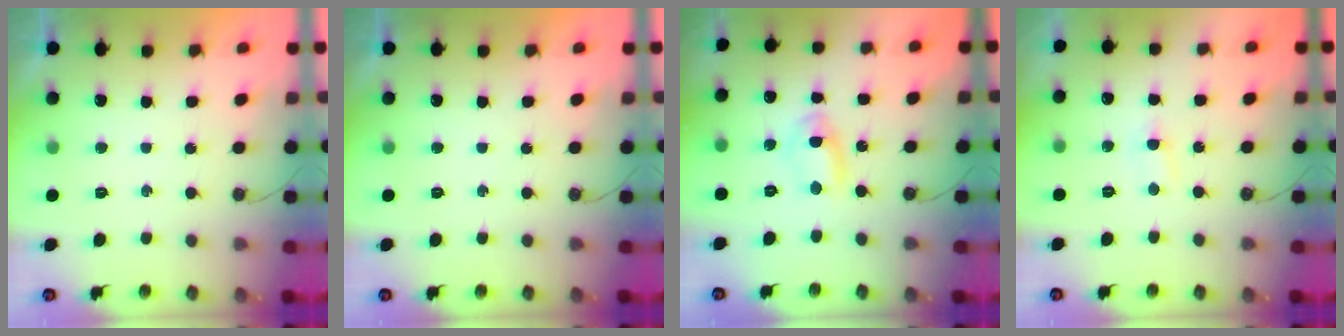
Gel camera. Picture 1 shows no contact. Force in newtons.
{"total": 0.0}
{"total": 3.2, "press": 3.0, "slide": 1.0}
{"total": 5.1, "press": 3.1, "slide": 4.1}